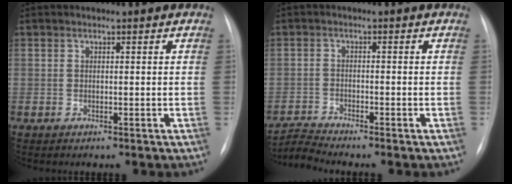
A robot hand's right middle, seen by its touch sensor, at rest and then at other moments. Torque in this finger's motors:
{"motor_torque": [-0.20, -0.13, -0.06, 0.01]}